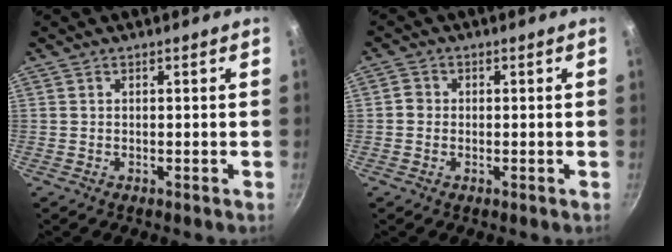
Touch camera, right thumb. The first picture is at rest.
{"total": 1.9, "force": [-0.2, 1.8, 0.6], "torque": [-0.005, 0.007, -0.007]}